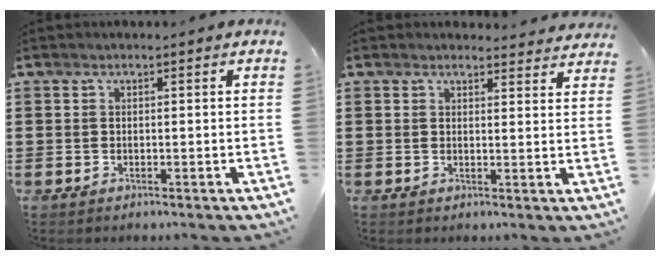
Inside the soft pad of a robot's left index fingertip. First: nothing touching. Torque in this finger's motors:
{"motor_torque": [-0.86, -0.83, -0.08, -0.01]}